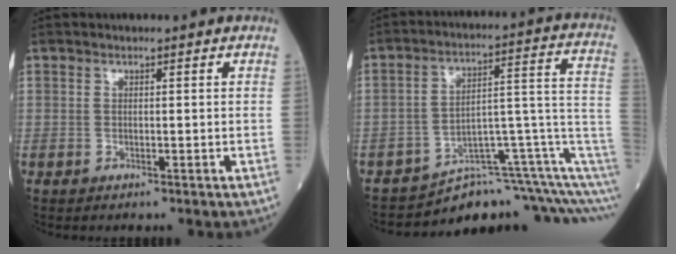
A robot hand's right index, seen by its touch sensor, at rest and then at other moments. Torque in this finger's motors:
{"motor_torque": [-0.04, -1.32, 0.08, 0.00]}